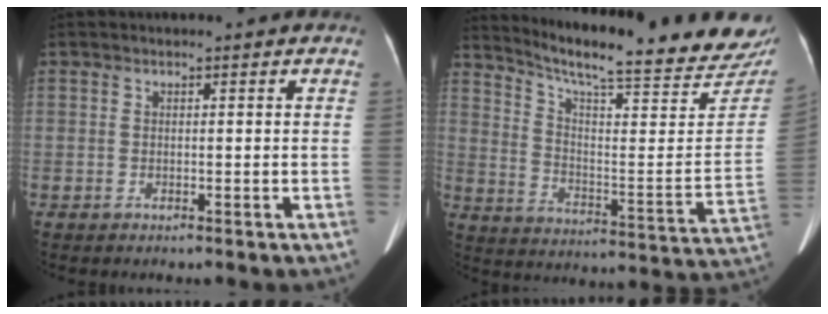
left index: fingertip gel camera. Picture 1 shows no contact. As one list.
[{"total": 26.9, "force": [24.2, 3.1, 11.3], "torque": [-0.184, -0.091, 0.309]}]